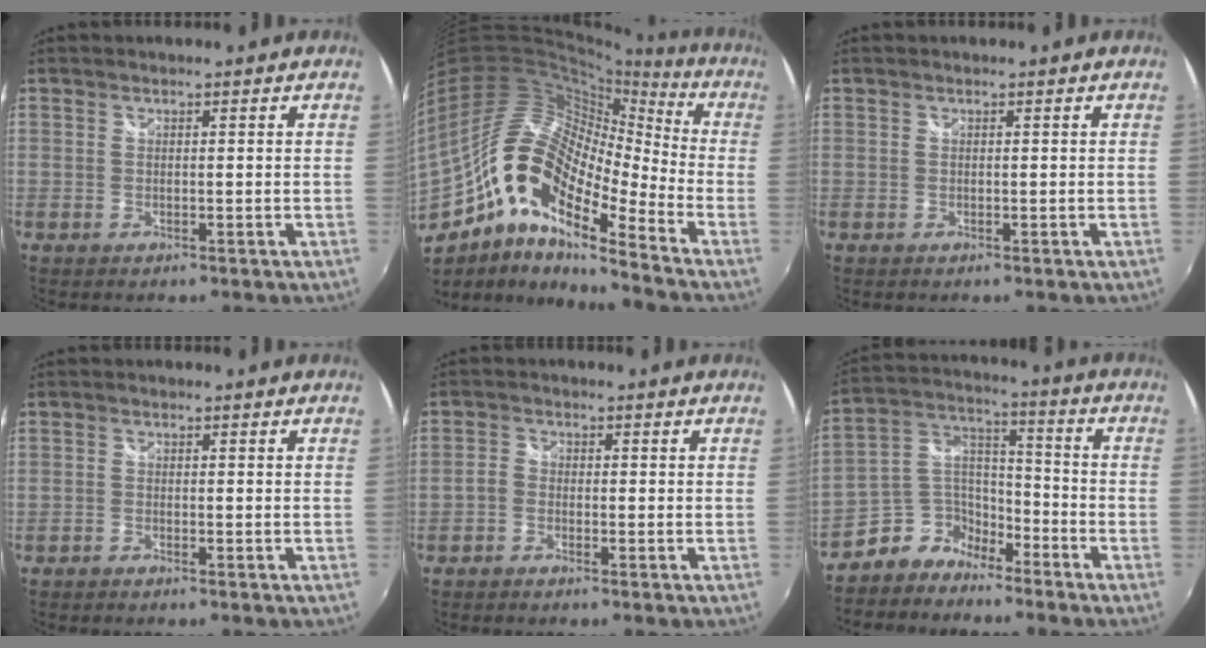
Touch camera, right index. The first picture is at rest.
{"total": 18.6, "force": [-8.9, 7.4, 14.6], "torque": [-0.240, -0.010, -0.186]}
{"total": 0.0}
{"total": 0.8, "force": [-0.8, 0.2, 0.2], "torque": [-0.008, -0.003, -0.018]}
{"total": 2.1, "force": [-1.5, 1.3, 0.6], "torque": [-0.018, 0.003, -0.032]}
{"total": 8.1, "force": [-6.0, 5.1, 1.8], "torque": [-0.056, 0.045, -0.131]}